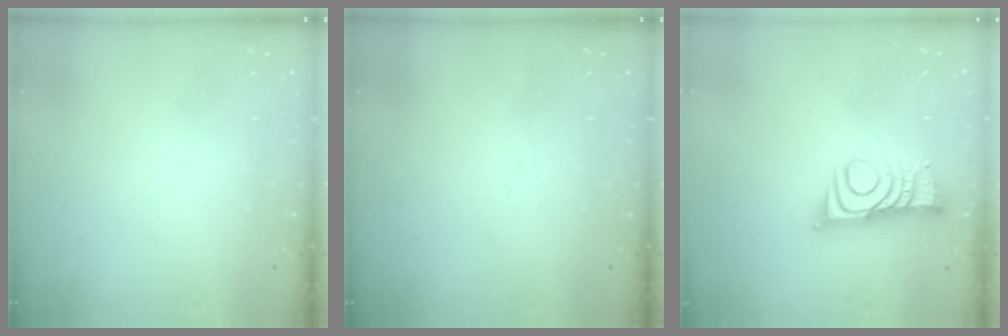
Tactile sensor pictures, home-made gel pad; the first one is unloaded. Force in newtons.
{"total": 0.0}
{"total": 10.0, "press": 9.9, "slide": 1.0}